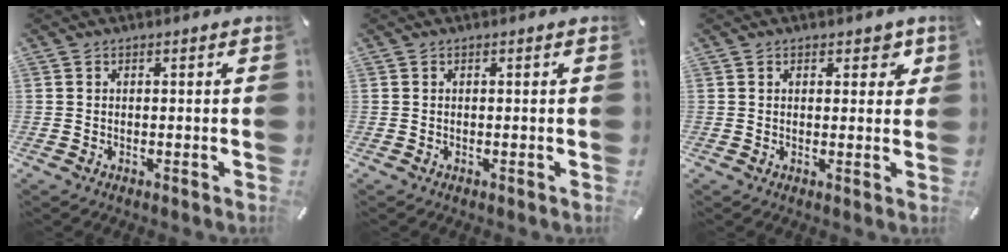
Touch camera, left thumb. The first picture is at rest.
{"total": 0.0}
{"total": 3.5, "force": [1.5, 2.2, 2.2], "torque": [-0.016, -0.003, 0.018]}